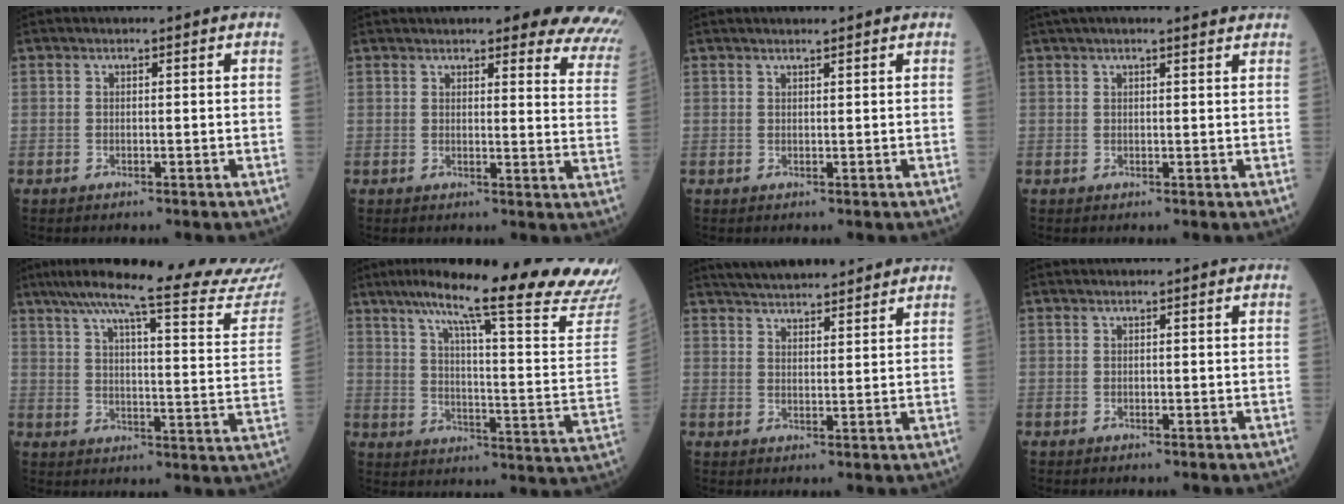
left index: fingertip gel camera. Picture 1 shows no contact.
{"total": 19.1, "force": [17.1, 2.9, 7.9], "torque": [-0.075, -0.057, 0.172]}
{"total": 1.5, "force": [1.3, 0.0, 0.7], "torque": [-0.009, 0.009, 0.024]}
{"total": 6.2, "force": [5.3, 0.5, 3.1], "torque": [-0.048, 0.031, 0.071]}
{"total": 24.8, "force": [22.4, -0.1, 10.7], "torque": [-0.164, -0.063, 0.276]}
{"total": 27.4, "force": [23.5, -0.6, 14.1], "torque": [-0.214, -0.078, 0.300]}
{"total": 12.9, "force": [11.7, 2.1, 5.0], "torque": [-0.075, 0.024, 0.168]}
{"total": 0.0}